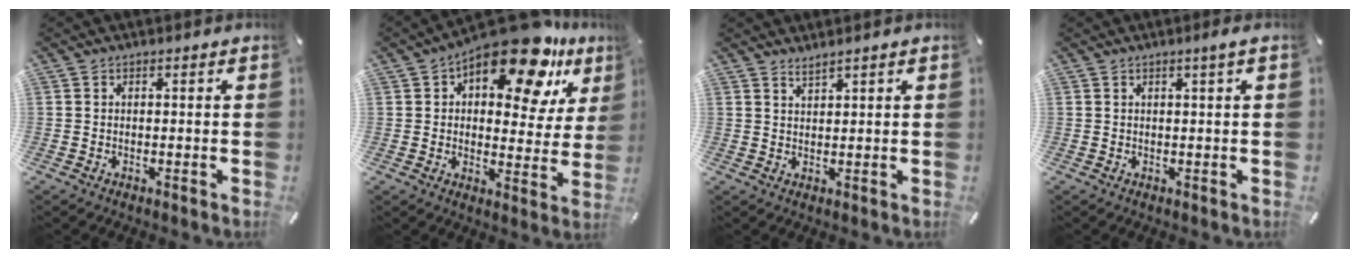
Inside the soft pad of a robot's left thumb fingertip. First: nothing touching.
{"total": 18.2, "force": [12.0, 7.6, 11.5], "torque": [-0.165, -0.077, 0.197]}
{"total": 1.8, "force": [1.7, 0.0, 0.6], "torque": [-0.014, -0.005, 0.033]}
{"total": 2.2, "force": [0.8, 0.1, 2.0], "torque": [-0.038, 0.000, 0.012]}